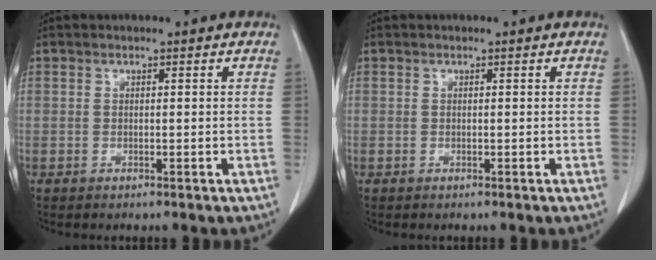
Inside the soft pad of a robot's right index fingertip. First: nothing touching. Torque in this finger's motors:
{"motor_torque": [0.00, 0.00, 0.00, 0.00]}